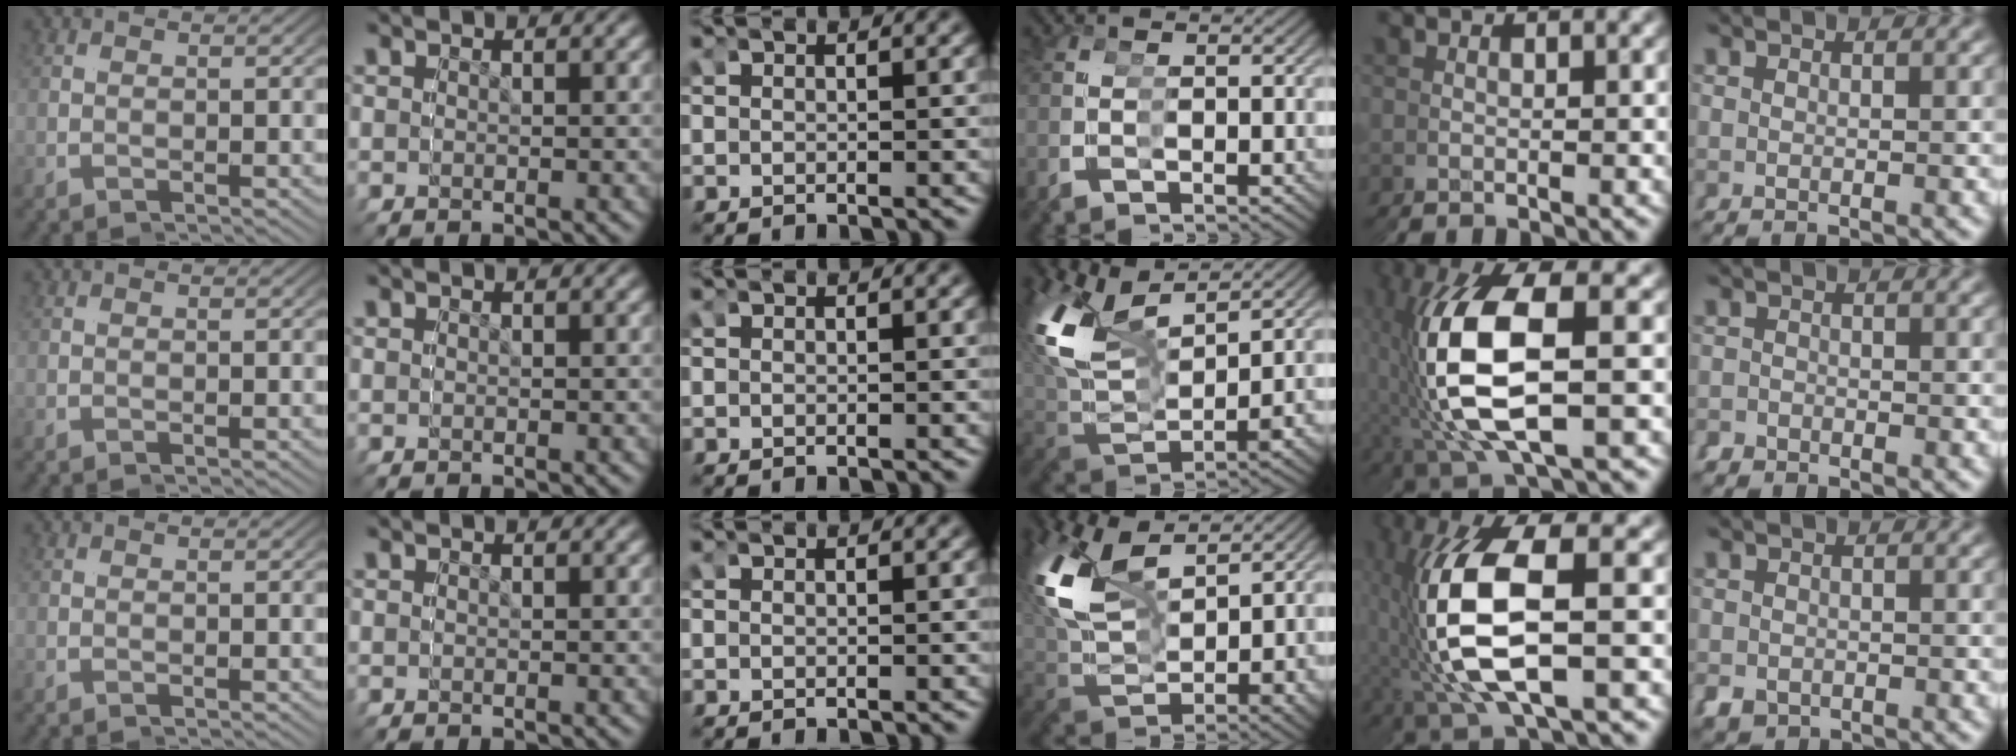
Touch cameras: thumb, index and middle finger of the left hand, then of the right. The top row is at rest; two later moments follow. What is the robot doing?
{"motion": "grasp_and_lifting", "object": "glue stick"}